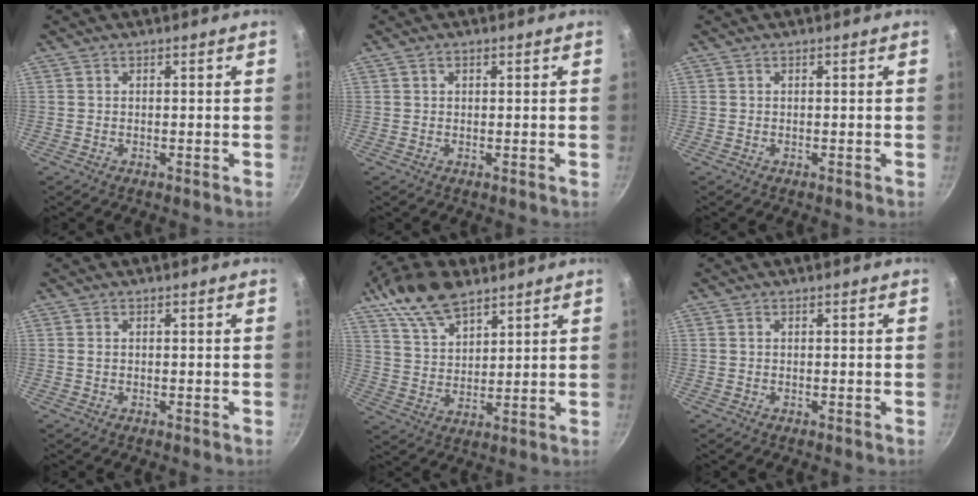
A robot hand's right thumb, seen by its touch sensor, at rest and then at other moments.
{"total": 0.9, "force": [0.5, 0.6, 0.6], "torque": [-0.007, 0.001, 0.009]}
{"total": 0.0}
{"total": 0.6, "force": [0.1, 0.4, 0.4], "torque": [-0.007, -0.001, 0.002]}
{"total": 13.0, "force": [8.6, 6.2, 7.6], "torque": [-0.126, -0.019, 0.164]}
{"total": 0.0}